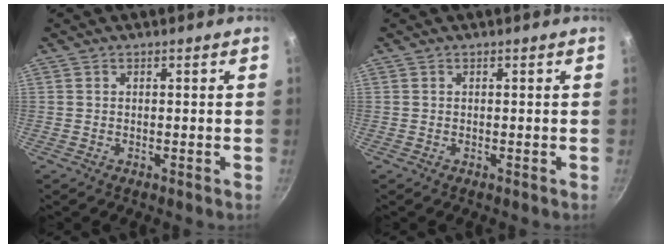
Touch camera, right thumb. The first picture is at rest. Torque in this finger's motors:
{"motor_torque": [0.00, 0.00, 0.00, 0.00, 0.00]}